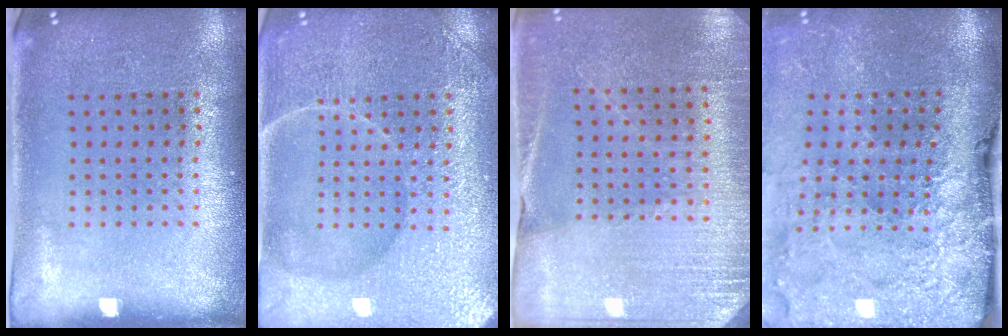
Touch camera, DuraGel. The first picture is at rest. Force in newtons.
{"total": 4.3, "press": 4.2, "slide": 0.5}
{"total": 2.7, "press": 2.6, "slide": 0.3}
{"total": 4.9, "press": 3.8, "slide": 3.0}